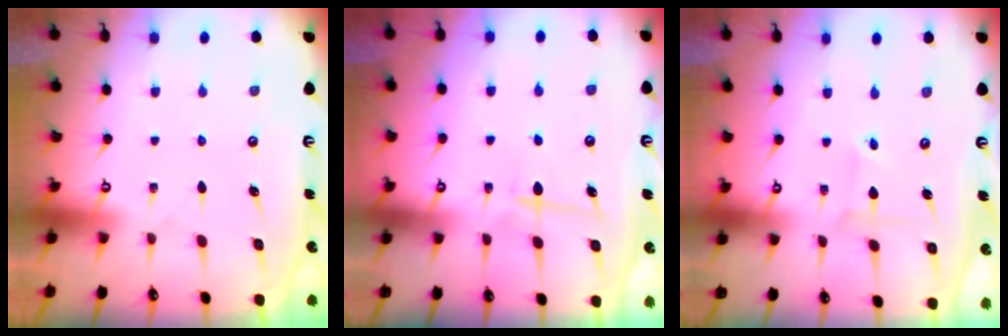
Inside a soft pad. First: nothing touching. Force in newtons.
{"total": 5.6, "press": 5.5, "slide": 0.7}
{"total": 1.8, "press": 1.7, "slide": 0.2}